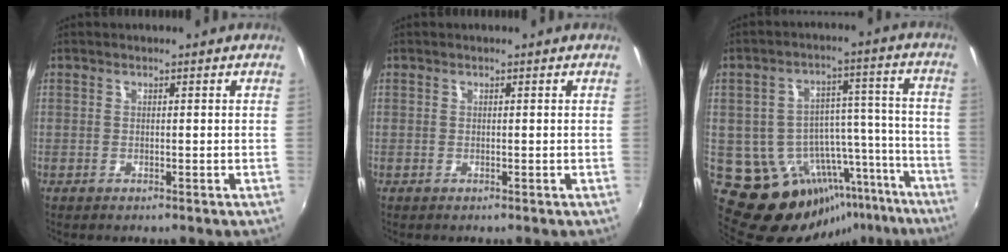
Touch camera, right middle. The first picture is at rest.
{"total": 0.0}
{"total": 18.5, "force": [-12.6, 11.1, 7.8], "torque": [-0.131, 0.039, -0.145]}